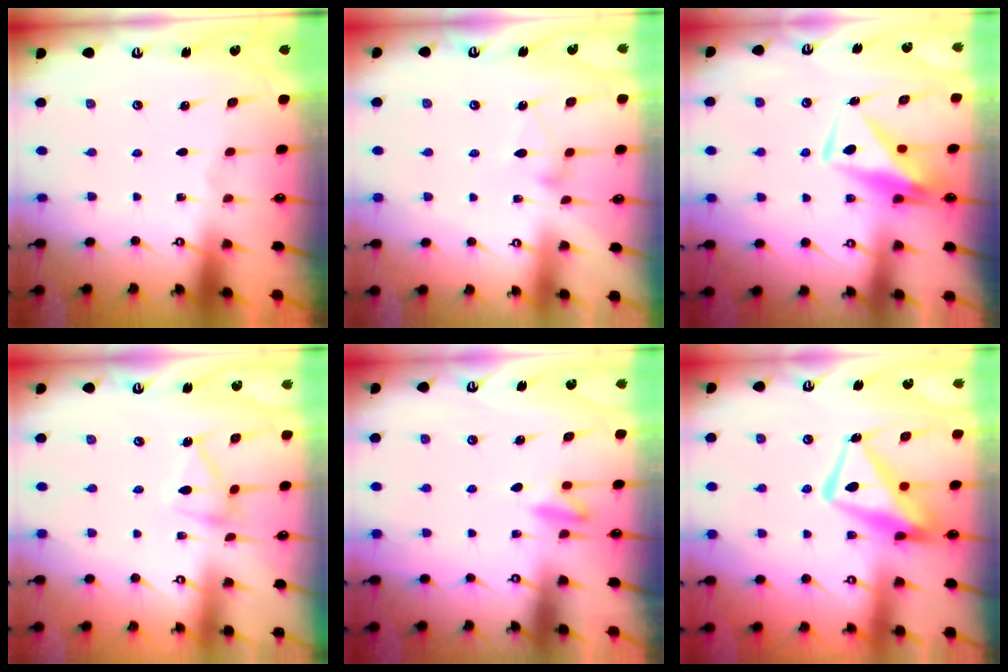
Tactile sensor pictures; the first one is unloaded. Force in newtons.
{"total": 7.4, "press": 7.4, "slide": 0.5}
{"total": 7.5, "press": 7.5, "slide": 0.9}
{"total": 11.8, "press": 11.8, "slide": 0.3}
{"total": 7.3, "press": 7.2, "slide": 1.3}
{"total": 12.9, "press": 12.8, "slide": 1.2}